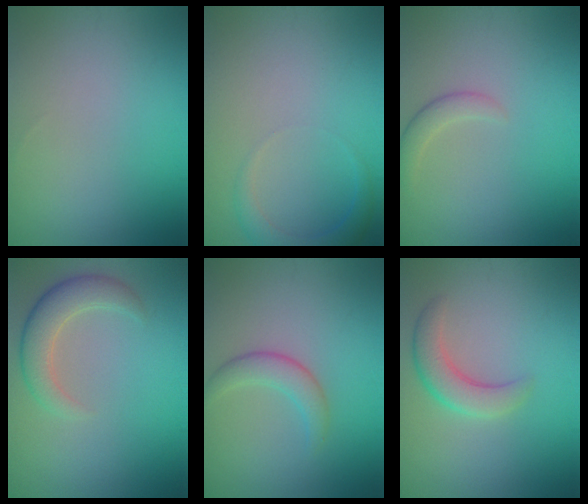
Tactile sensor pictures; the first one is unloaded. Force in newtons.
{"total": 2.2, "press": 2.2, "slide": 0.2}
{"total": 1.5, "press": 1.5, "slide": 0.1}
{"total": 3.6, "press": 3.6, "slide": 0.5}
{"total": 2.4, "press": 2.4, "slide": 0.1}
{"total": 3.2, "press": 3.2, "slide": 0.2}